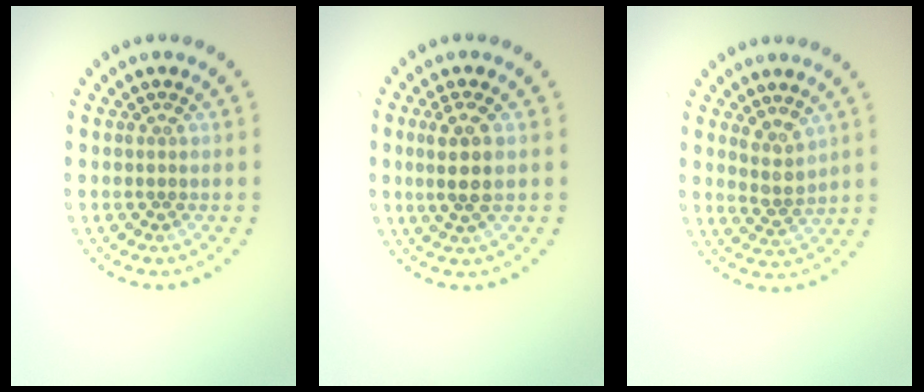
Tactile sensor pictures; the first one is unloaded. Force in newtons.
{"total": 3.0, "press": 2.6, "slide": 1.4}
{"total": 2.2, "press": 1.9, "slide": 1.1}